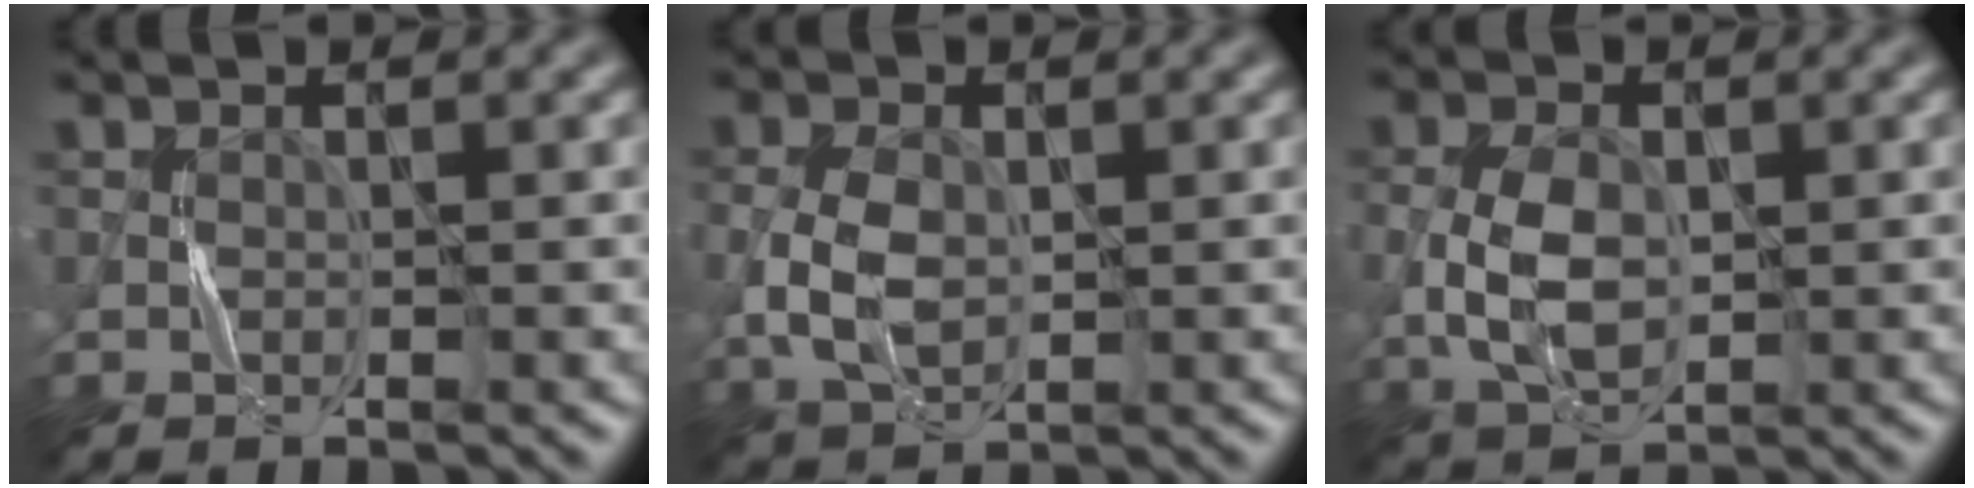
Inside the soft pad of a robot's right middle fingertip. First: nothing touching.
{"total": 4.0, "force": [0.0, 2.7, 2.9], "torque": [-0.074, -0.003, 0.003]}
{"total": 4.5, "force": [-0.2, 2.9, 3.4], "torque": [-0.083, -0.003, 0.001]}